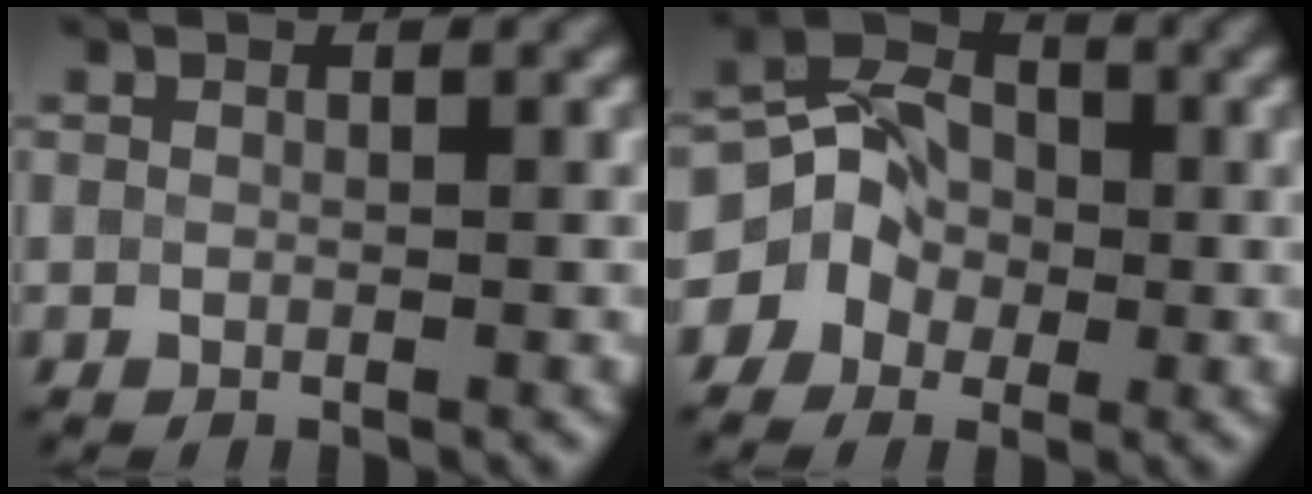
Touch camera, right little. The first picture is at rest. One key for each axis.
{"total": 5.4, "fx": -0.8, "fy": 4.6, "fz": 2.7, "tx": -0.024, "ty": 0.015, "tz": -0.029}